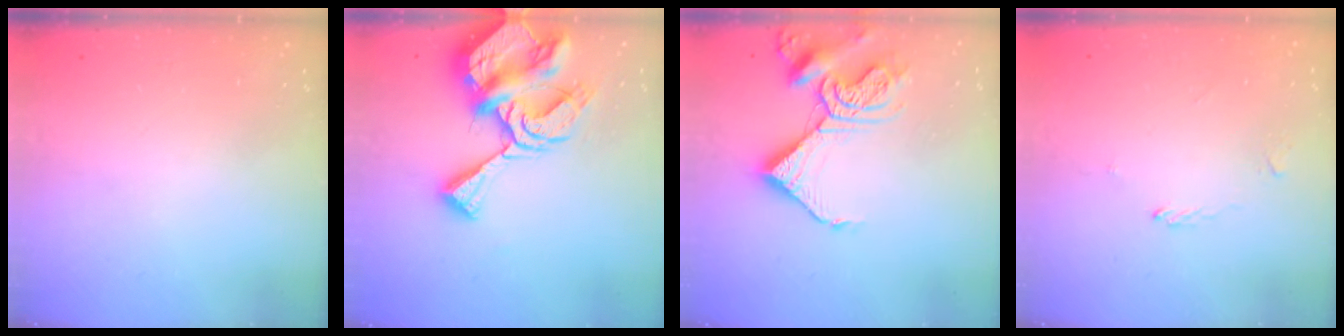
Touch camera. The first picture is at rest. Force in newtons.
{"total": 16.2, "press": 16.1, "slide": 1.7}
{"total": 13.3, "press": 13.2, "slide": 1.8}
{"total": 1.9, "press": 1.8, "slide": 0.5}